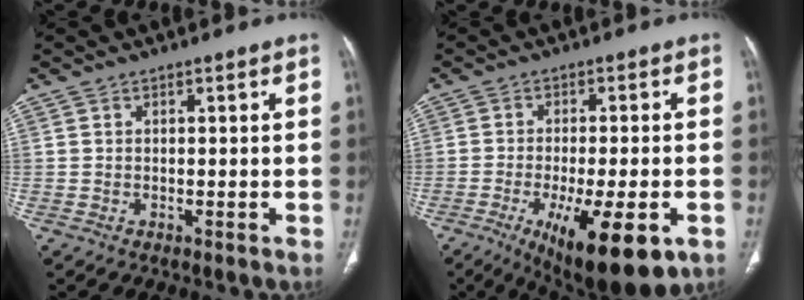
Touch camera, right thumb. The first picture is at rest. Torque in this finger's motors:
{"motor_torque": [0.92, 1.34, 0.28, -0.37, 0.14]}